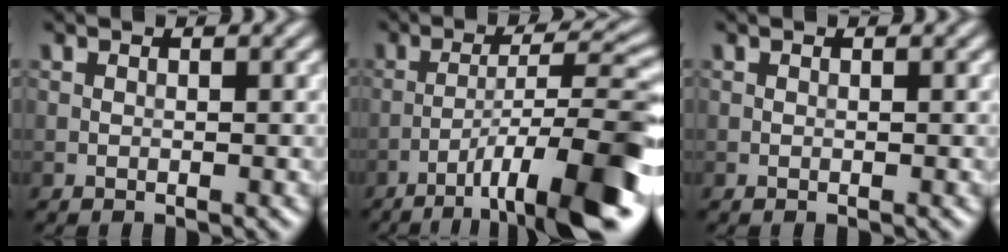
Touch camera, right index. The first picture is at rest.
{"total": 11.3, "force": [-6.1, 2.0, 9.2], "torque": [-0.138, 0.017, -0.091]}
{"total": 0.0}